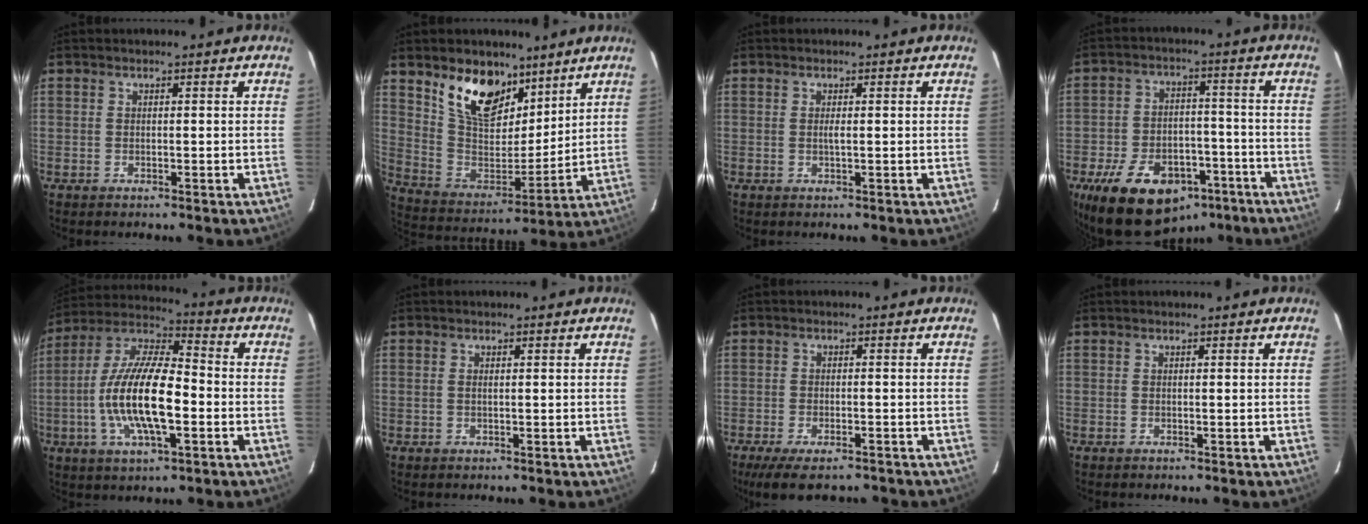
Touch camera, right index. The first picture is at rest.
{"total": 16.0, "force": [10.2, 8.7, 8.7], "torque": [-0.173, -0.001, 0.195]}
{"total": 0.9, "force": [0.1, 0.1, 0.9], "torque": [-0.018, 0.000, 0.001]}
{"total": 18.9, "force": [-11.8, 11.0, 9.9], "torque": [-0.208, 0.012, -0.162]}
{"total": 17.2, "force": [-3.4, 5.8, 15.9], "torque": [-0.313, -0.003, -0.070]}
{"total": 0.6, "force": [0.1, 0.3, 0.5], "torque": [-0.011, 0.001, 0.001]}
{"total": 9.3, "force": [-7.2, 3.1, 5.0], "torque": [-0.113, -0.029, -0.116]}
{"total": 0.0}